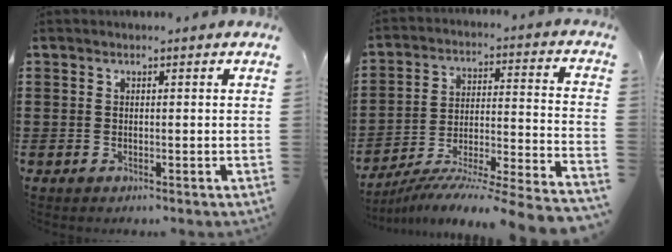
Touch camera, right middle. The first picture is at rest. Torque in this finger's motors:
{"motor_torque": [1.33, -0.81, 0.43, 0.21]}